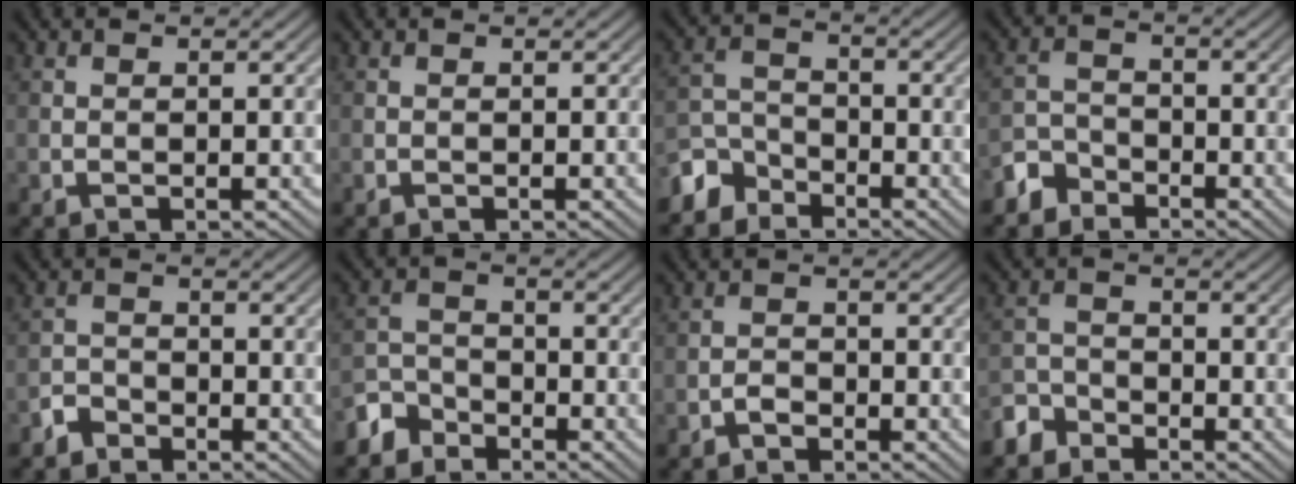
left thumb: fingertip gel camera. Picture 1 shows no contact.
{"total": 0.0}
{"total": 4.7, "force": [-3.8, 2.6, 1.0], "torque": [-0.025, 0.000, -0.089]}
{"total": 3.5, "force": [-2.8, 2.1, 0.7], "torque": [-0.012, 0.004, -0.069]}
{"total": 2.2, "force": [-1.8, 1.2, 0.4], "torque": [-0.003, 0.004, -0.043]}
{"total": 3.8, "force": [-3.1, 2.0, 0.7], "torque": [-0.012, 0.003, -0.076]}
{"total": 1.4, "force": [-1.1, 0.7, 0.6], "torque": [-0.008, 0.004, -0.024]}
{"total": 3.3, "force": [-2.8, 1.7, 0.6], "torque": [-0.012, 0.001, -0.070]}